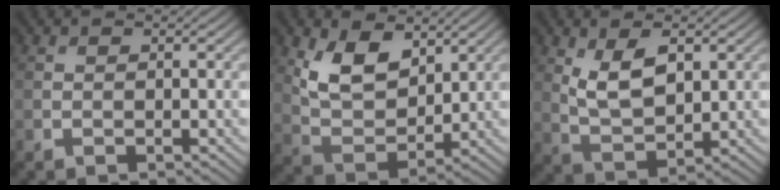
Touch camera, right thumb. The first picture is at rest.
{"total": 8.1, "force": [3.9, 4.6, 5.5], "torque": [-0.115, -0.014, 0.073]}
{"total": 6.5, "force": [2.2, 3.2, 5.2], "torque": [-0.108, -0.005, 0.046]}